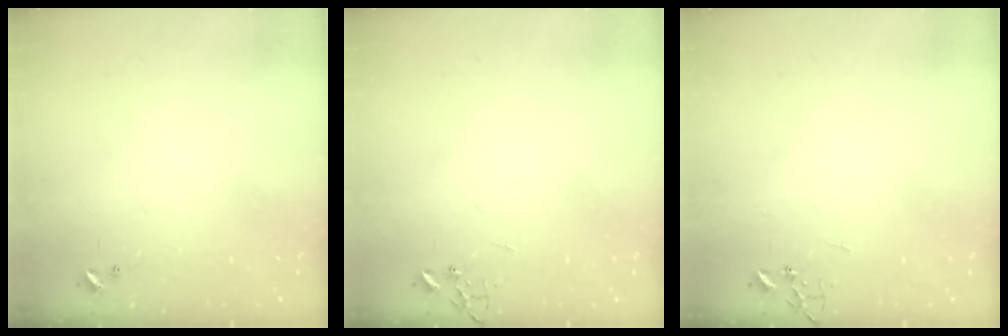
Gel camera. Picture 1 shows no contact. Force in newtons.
{"total": 0.0}
{"total": 0.0}